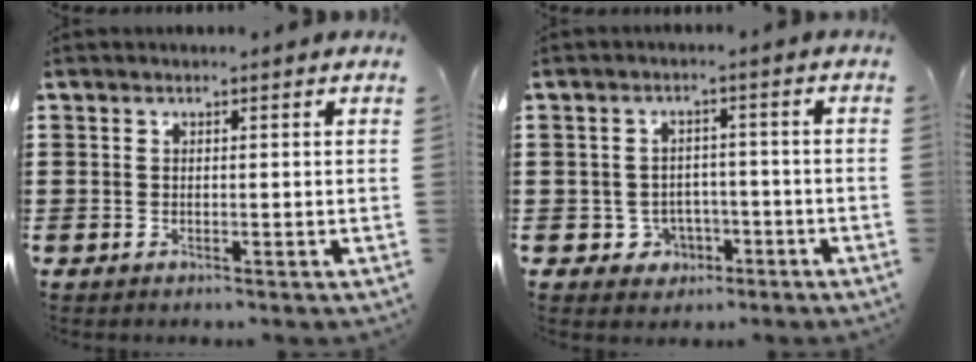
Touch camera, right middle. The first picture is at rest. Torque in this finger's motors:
{"motor_torque": [1.08, -0.12, 0.02, 0.00]}